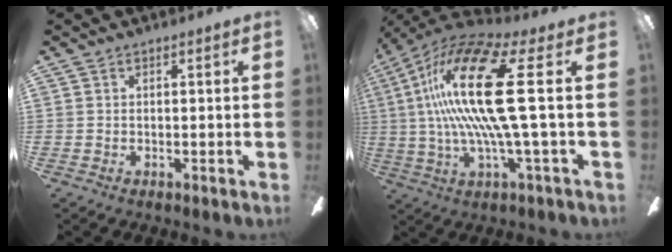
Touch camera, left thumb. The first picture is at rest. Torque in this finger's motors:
{"motor_torque": [0.48, 1.17, 2.58, -0.19, 0.71]}